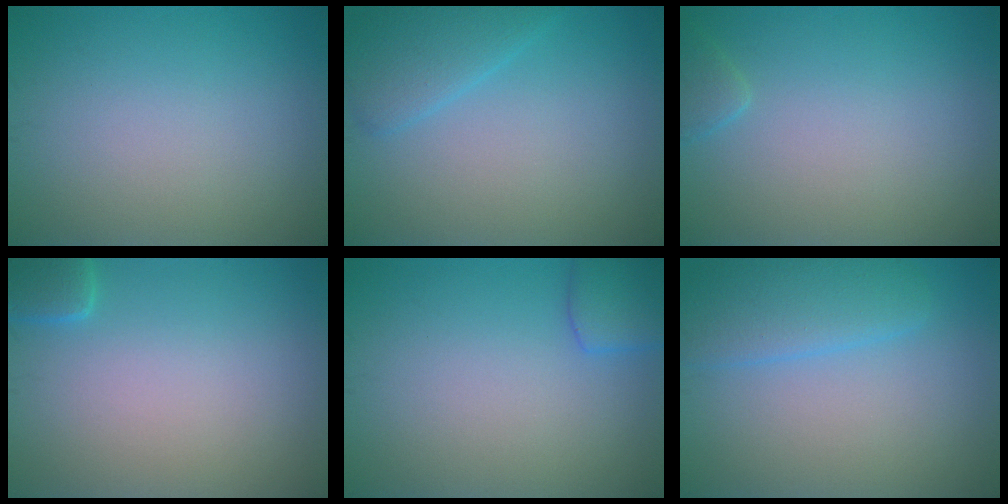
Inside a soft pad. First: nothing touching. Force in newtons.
{"total": 2.8, "press": 2.8, "slide": 0.2}
{"total": 1.1, "press": 1.1, "slide": 0.1}
{"total": 1.9, "press": 1.9, "slide": 0.2}
{"total": 2.7, "press": 2.7, "slide": 0.1}
{"total": 2.7, "press": 2.7, "slide": 0.0}